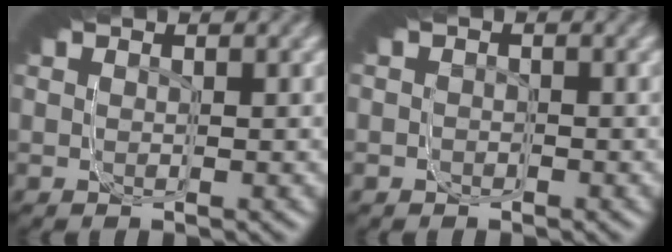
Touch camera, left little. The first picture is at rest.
{"total": 1.2, "force": [-1.0, 0.2, -0.6], "torque": [0.010, -0.021, -0.007]}